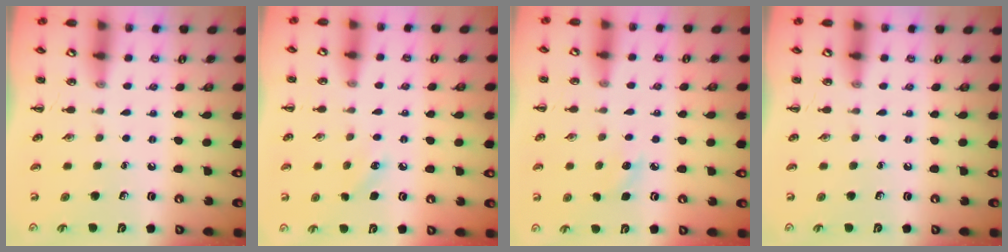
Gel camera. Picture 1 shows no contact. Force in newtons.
{"total": 6.2, "press": 6.0, "slide": 1.8}
{"total": 6.1, "press": 5.9, "slide": 1.7}
{"total": 0.0}